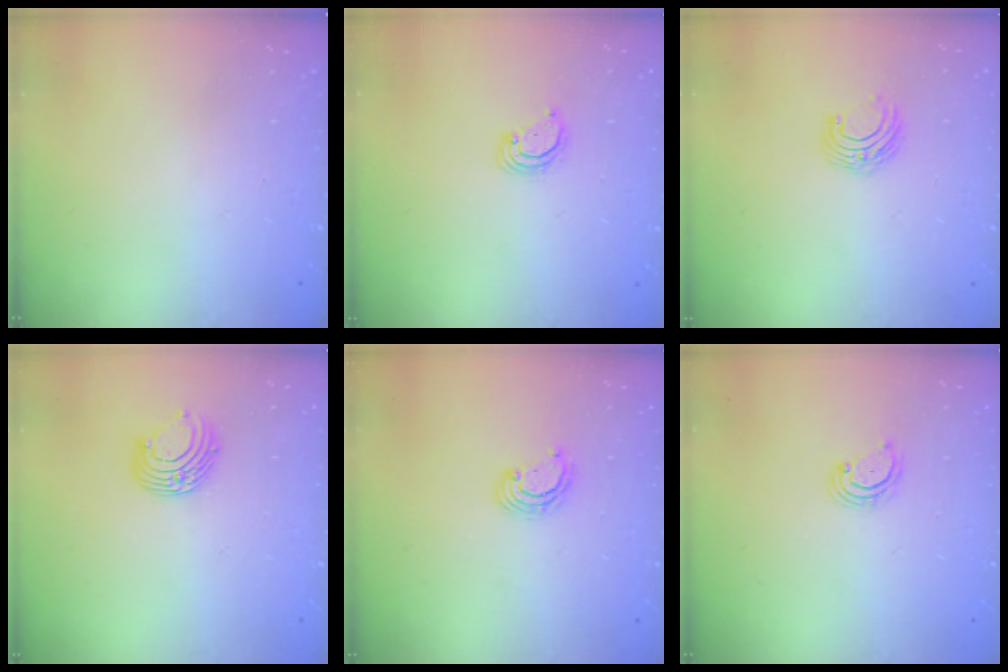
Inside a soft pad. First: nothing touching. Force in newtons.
{"total": 2.9, "press": 2.9, "slide": 0.3}
{"total": 6.3, "press": 6.3, "slide": 0.5}
{"total": 8.2, "press": 8.2, "slide": 0.8}
{"total": 3.2, "press": 3.2, "slide": 0.1}
{"total": 3.1, "press": 3.1, "slide": 0.4}